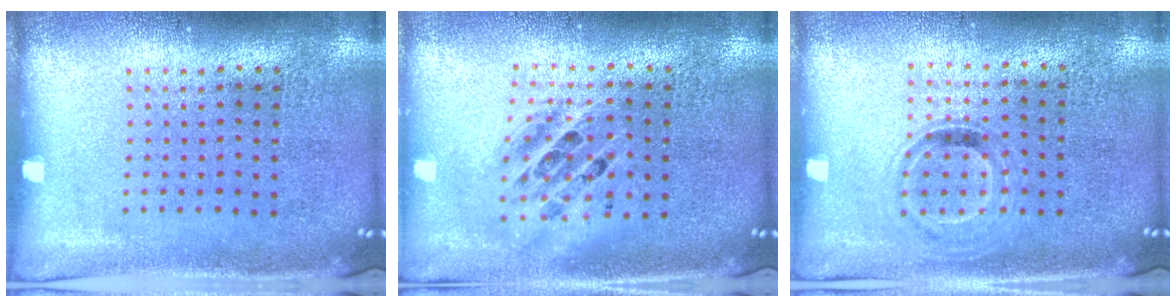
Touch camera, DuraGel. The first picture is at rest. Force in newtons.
{"total": 1.7, "press": 1.4, "slide": 1.0}
{"total": 0.8, "press": 0.7, "slide": 0.4}